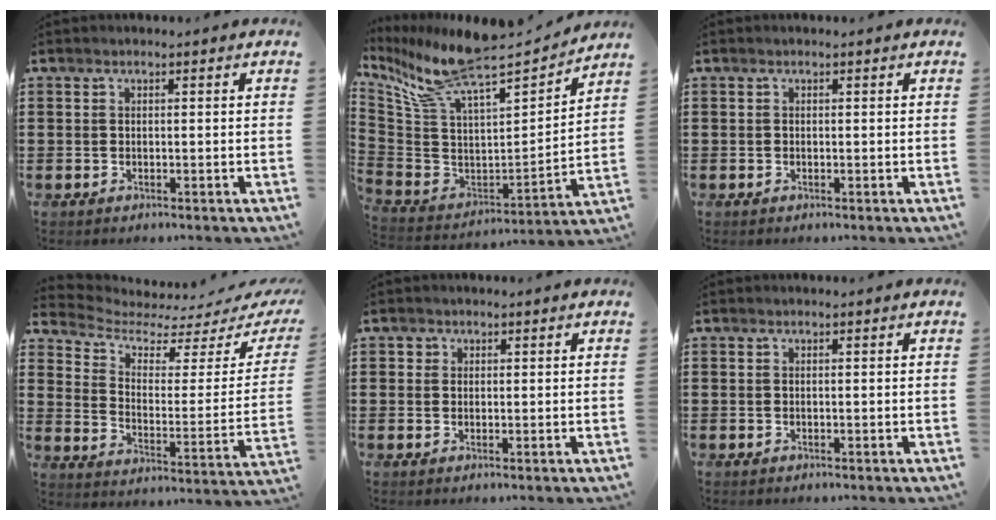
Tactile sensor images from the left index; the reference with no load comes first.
{"total": 11.8, "force": [9.6, 1.8, 6.5], "torque": [-0.169, -0.074, 0.164]}
{"total": 0.0}
{"total": 3.8, "force": [3.1, 1.2, 1.7], "torque": [-0.058, -0.032, 0.046]}
{"total": 1.1, "force": [0.5, 1.0, 0.2], "torque": [0.001, 0.001, 0.009]}
{"total": 0.0}